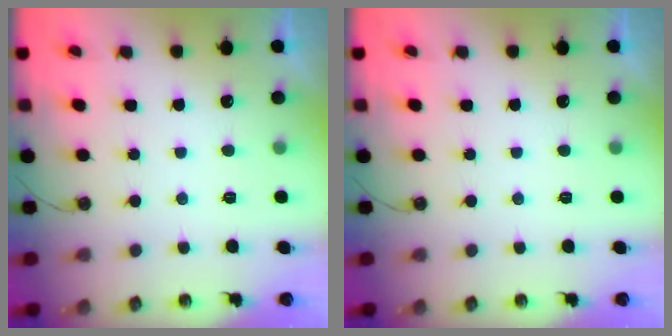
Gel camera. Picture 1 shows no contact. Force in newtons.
{"total": 0.0}